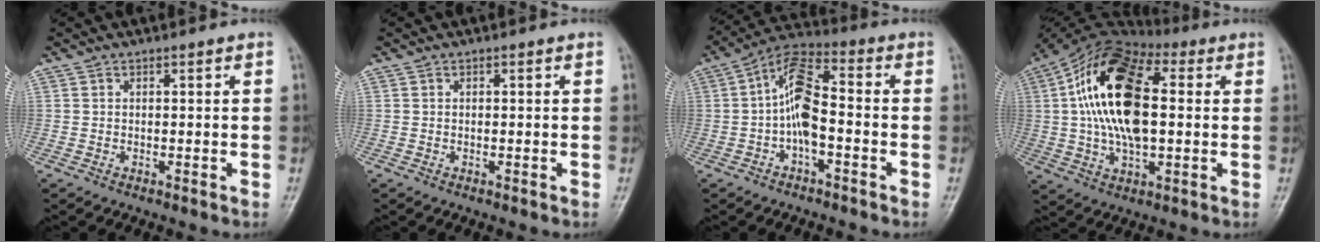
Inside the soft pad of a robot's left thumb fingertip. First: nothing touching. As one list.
[{"total": 0.0}, {"total": 9.7, "force": [-1.3, 4.2, 8.7], "torque": [-0.161, 0.039, -0.036]}, {"total": 19.5, "force": [2.4, 10.0, 16.6], "torque": [-0.311, 0.018, 0.035]}]